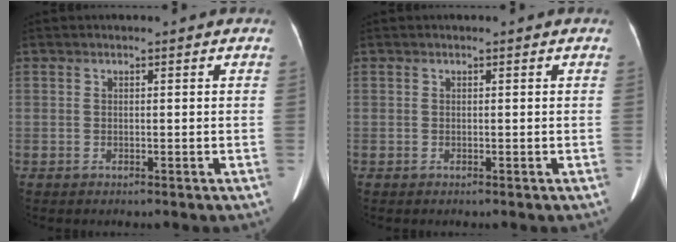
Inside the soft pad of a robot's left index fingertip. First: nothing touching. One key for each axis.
{"total": 0.0}